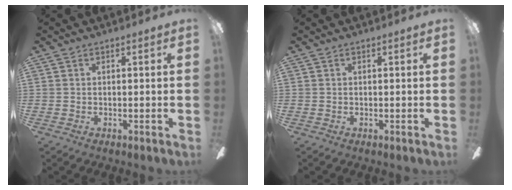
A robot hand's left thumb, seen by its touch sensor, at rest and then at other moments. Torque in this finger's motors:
{"motor_torque": [0.00, 0.00, -0.15, 0.15, 0.00]}